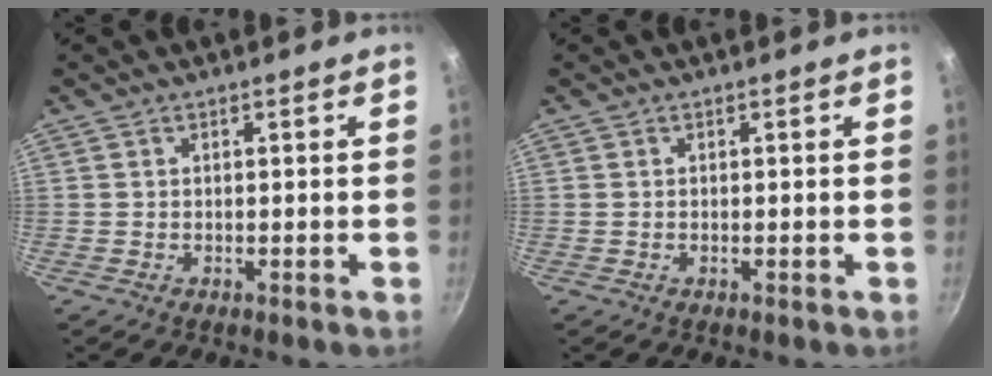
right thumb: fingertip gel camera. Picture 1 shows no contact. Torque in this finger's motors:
{"motor_torque": [0.18, 0.06, -0.01, -0.19, 0.00]}